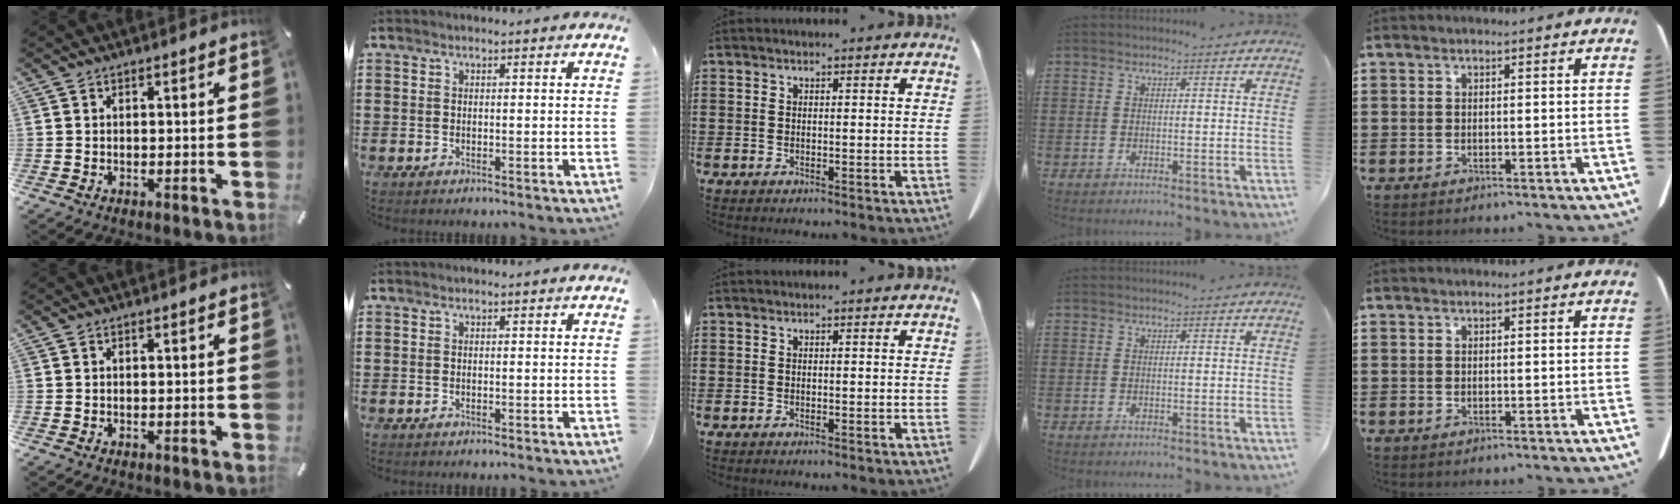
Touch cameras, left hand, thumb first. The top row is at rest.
{}